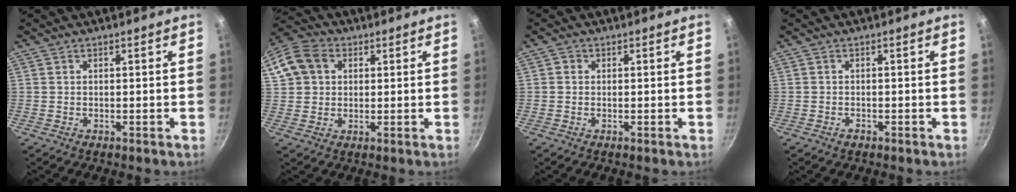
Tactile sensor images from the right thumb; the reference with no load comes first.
{"total": 10.4, "force": [2.8, 8.5, 5.3], "torque": [-0.093, 0.020, 0.039]}
{"total": 0.9, "force": [0.0, 0.9, 0.3], "torque": [-0.002, 0.004, -0.003]}
{"total": 1.1, "force": [-0.8, 0.6, 0.5], "torque": [-0.008, 0.006, -0.014]}